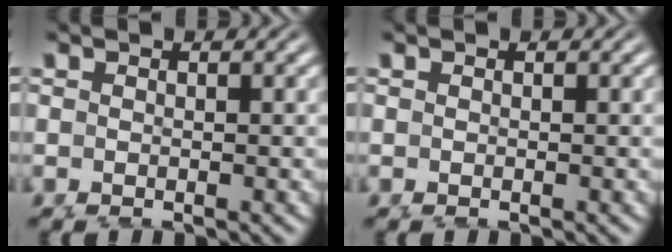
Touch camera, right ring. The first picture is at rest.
{"total": 0.0}